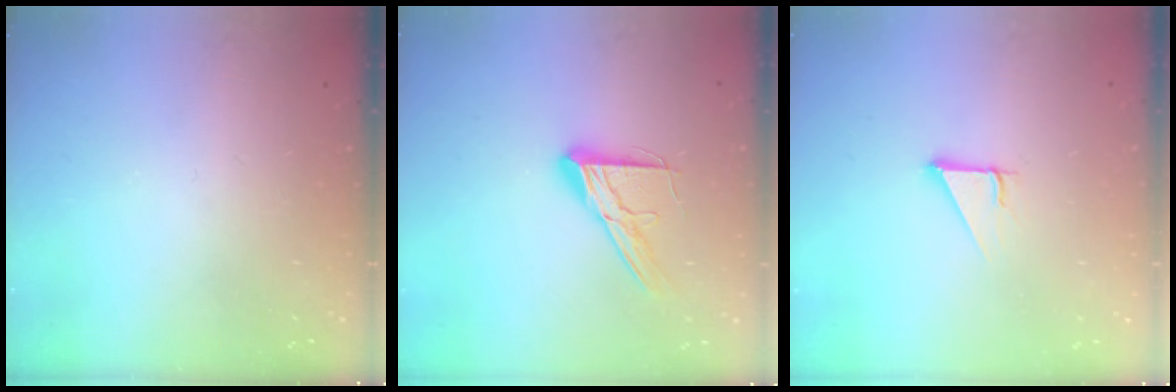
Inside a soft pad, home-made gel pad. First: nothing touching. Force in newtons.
{"total": 12.3, "press": 12.3, "slide": 1.0}
{"total": 2.9, "press": 2.9, "slide": 0.1}